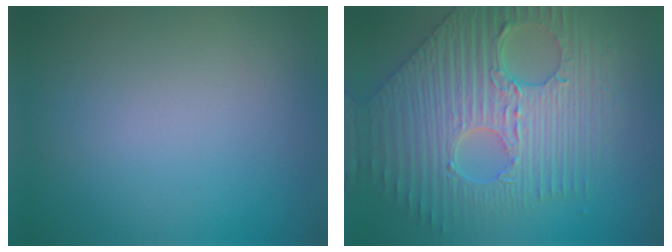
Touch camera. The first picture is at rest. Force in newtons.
{"total": 10.1, "press": 7.0, "slide": 7.3}